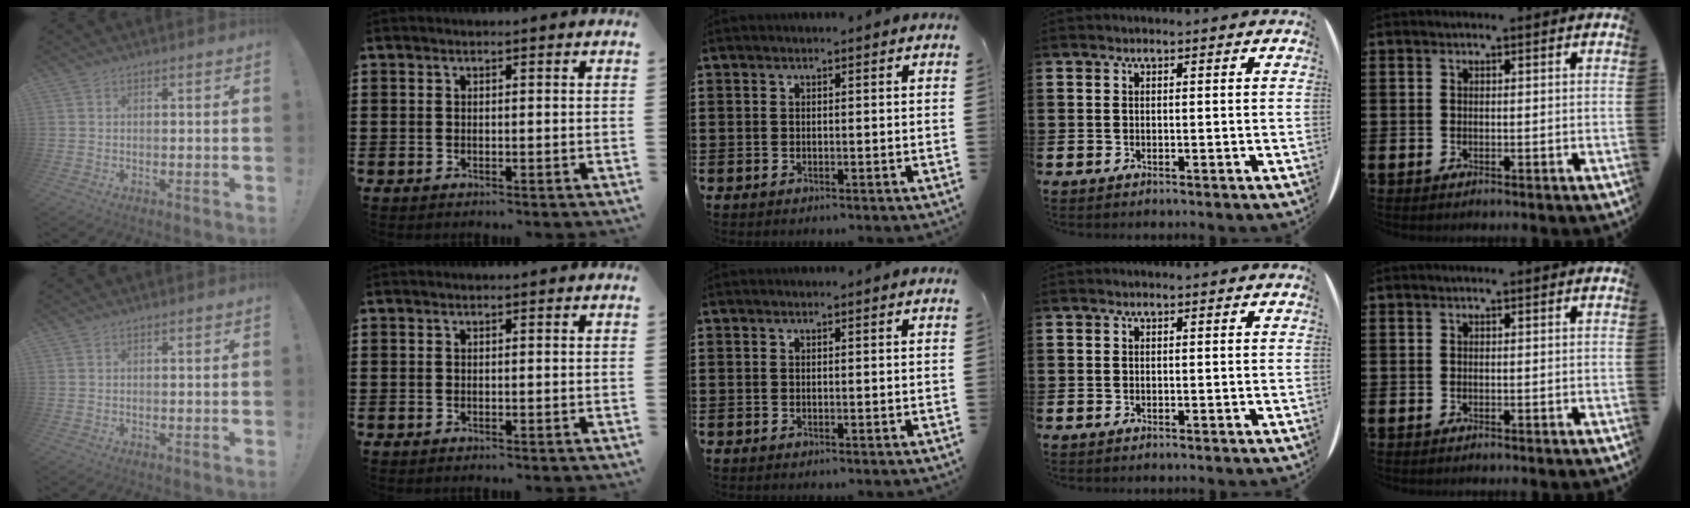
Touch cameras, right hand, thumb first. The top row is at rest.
{}